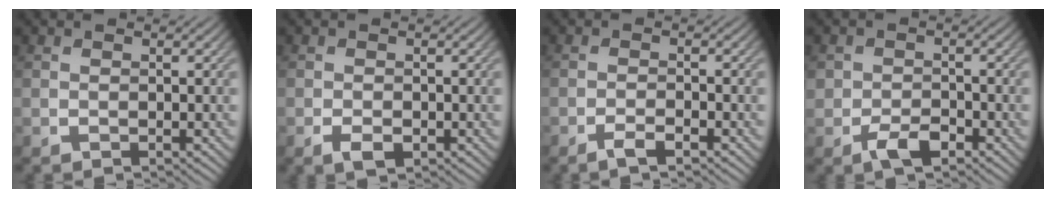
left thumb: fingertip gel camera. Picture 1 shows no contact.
{"total": 2.1, "force": [-1.0, 1.2, 1.4], "torque": [-0.027, -0.003, -0.017]}
{"total": 2.3, "force": [-1.6, 0.3, 1.6], "torque": [-0.028, 0.005, -0.036]}
{"total": 3.4, "force": [-2.0, 2.0, 1.9], "torque": [-0.034, -0.002, -0.039]}